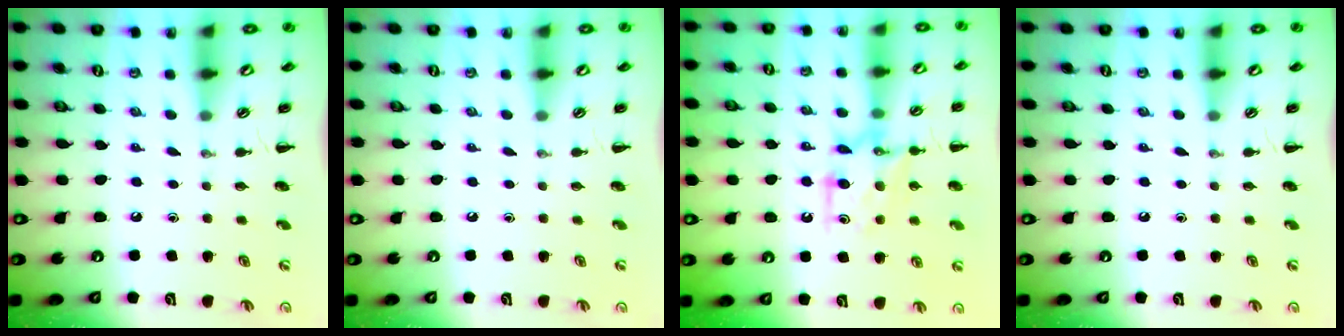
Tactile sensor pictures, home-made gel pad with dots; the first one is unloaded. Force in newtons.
{"total": 0.0}
{"total": 11.2, "press": 11.1, "slide": 0.4}
{"total": 0.0}